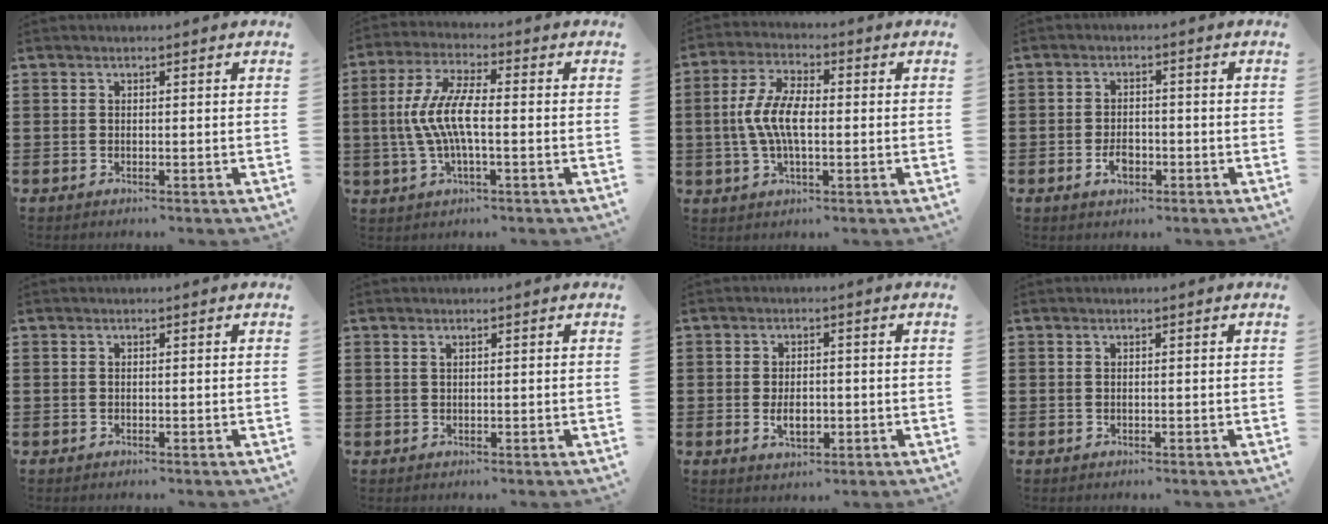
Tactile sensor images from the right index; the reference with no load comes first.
{"total": 8.3, "force": [-1.1, 2.3, 7.9], "torque": [-0.180, -0.013, -0.030]}
{"total": 7.6, "force": [-0.6, 3.2, 6.9], "torque": [-0.157, -0.004, -0.021]}
{"total": 3.8, "force": [-2.1, 1.8, 2.6], "torque": [-0.060, 0.000, -0.044]}
{"total": 0.0}
{"total": 0.6, "force": [0.3, 0.2, 0.5], "torque": [-0.010, 0.002, 0.006]}
{"total": 3.6, "force": [-0.7, 2.0, 2.9], "torque": [-0.049, -0.001, -0.014]}
{"total": 0.0}